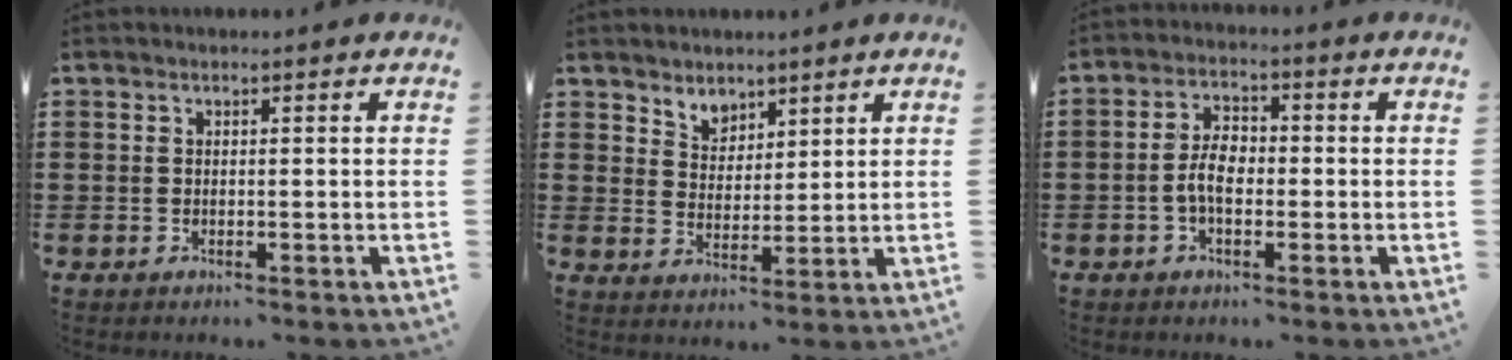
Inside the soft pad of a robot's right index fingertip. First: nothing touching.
{"total": 3.8, "force": [3.1, 2.2, -0.1], "torque": [-0.016, 0.001, 0.058]}
{"total": 4.6, "force": [-0.9, 2.4, 3.8], "torque": [-0.089, 0.001, -0.024]}